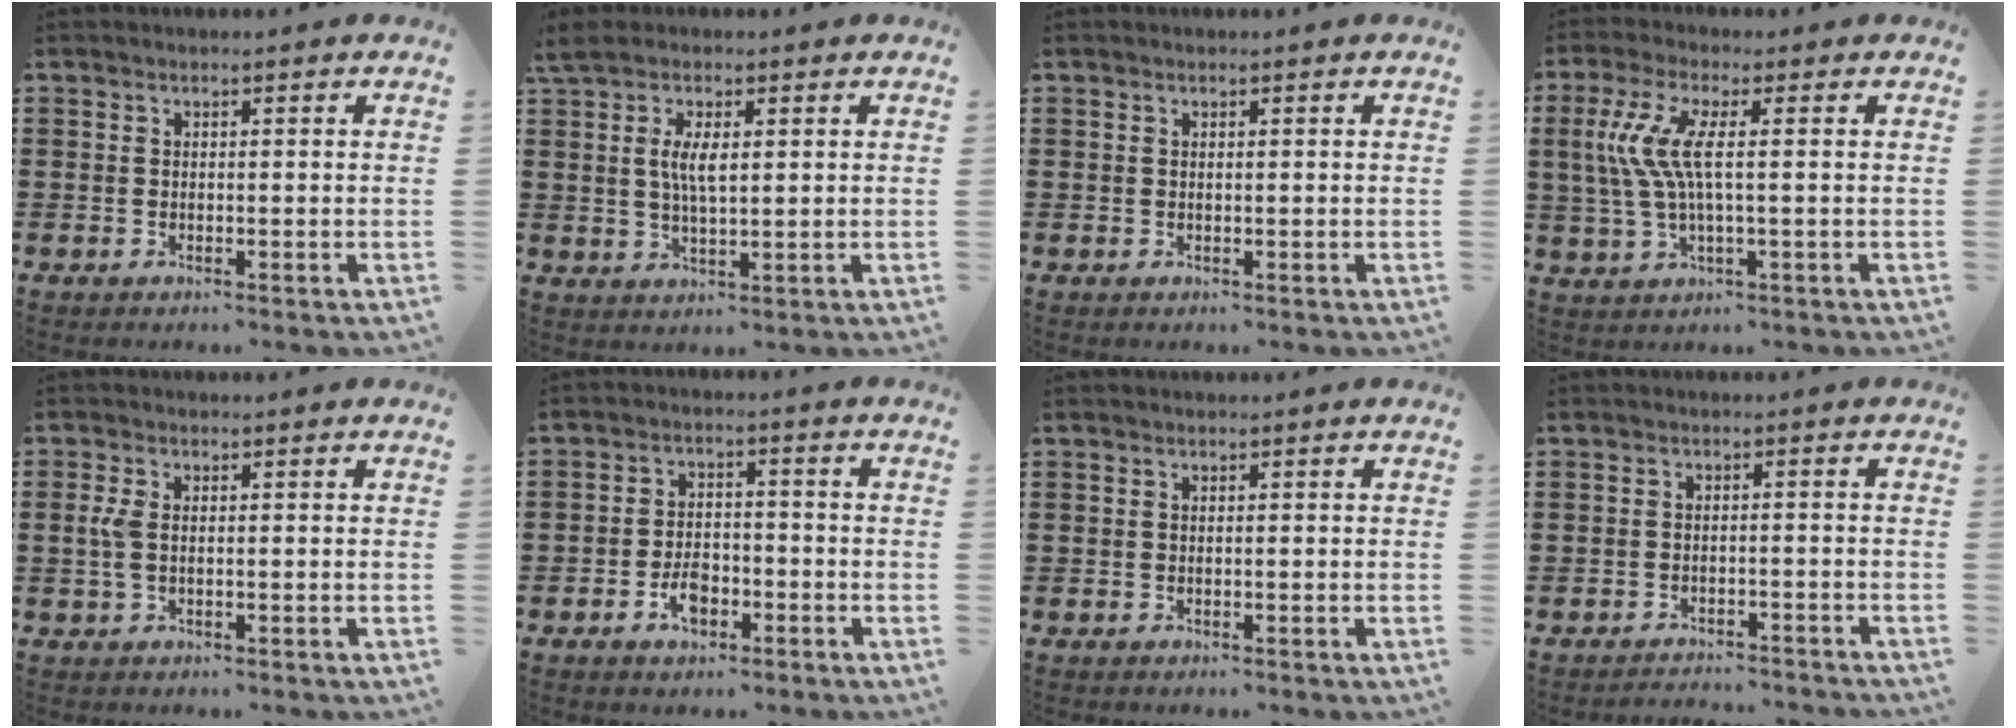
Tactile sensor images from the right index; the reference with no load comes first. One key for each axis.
{"total": 4.7, "fx": 1.2, "fy": 1.5, "fz": 4.2, "tx": -0.086, "ty": 0.006, "tz": 0.019}
{"total": 0.0}
{"total": 7.4, "fx": 0.6, "fy": 1.3, "fz": 7.2, "tx": -0.172, "ty": -0.013, "tz": -0.004}
{"total": 3.1, "fx": 0.2, "fy": 1.6, "fz": 2.6, "tx": -0.076, "ty": -0.002, "tz": -0.006}
{"total": 4.4, "fx": -2.1, "fy": 2.4, "fz": 3.0, "tx": -0.065, "ty": 0.001, "tz": -0.041}
{"total": 0.0}
{"total": 2.0, "fx": -2.0, "fy": 0.0, "fz": -0.1, "tx": -0.004, "ty": 0.000, "tz": -0.043}